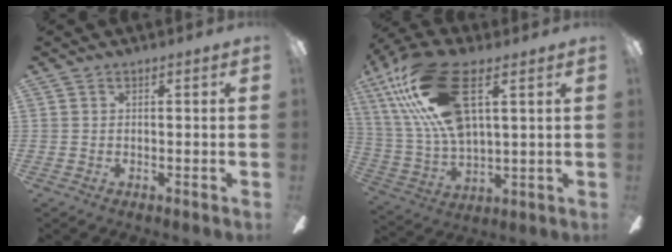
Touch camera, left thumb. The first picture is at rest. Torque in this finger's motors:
{"motor_torque": [2.17, 2.23, 1.41, -1.36, 0.64]}